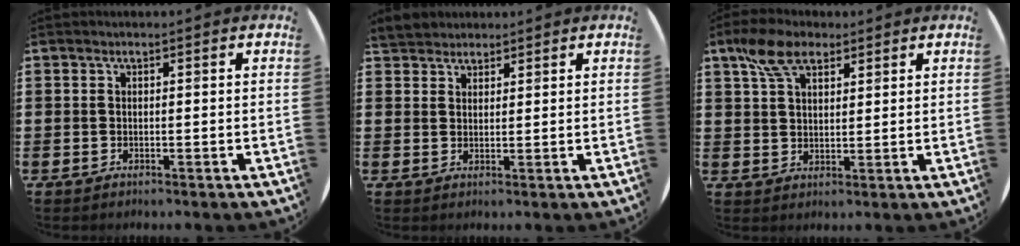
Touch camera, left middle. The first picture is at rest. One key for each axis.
{"total": 3.0, "fx": 2.7, "fy": 1.0, "fz": -0.3, "tx": -0.001, "ty": 0.001, "tz": 0.055}
{"total": 6.7, "fx": 4.4, "fy": 3.4, "fz": 3.7, "tx": -0.085, "ty": 0.007, "tz": 0.081}